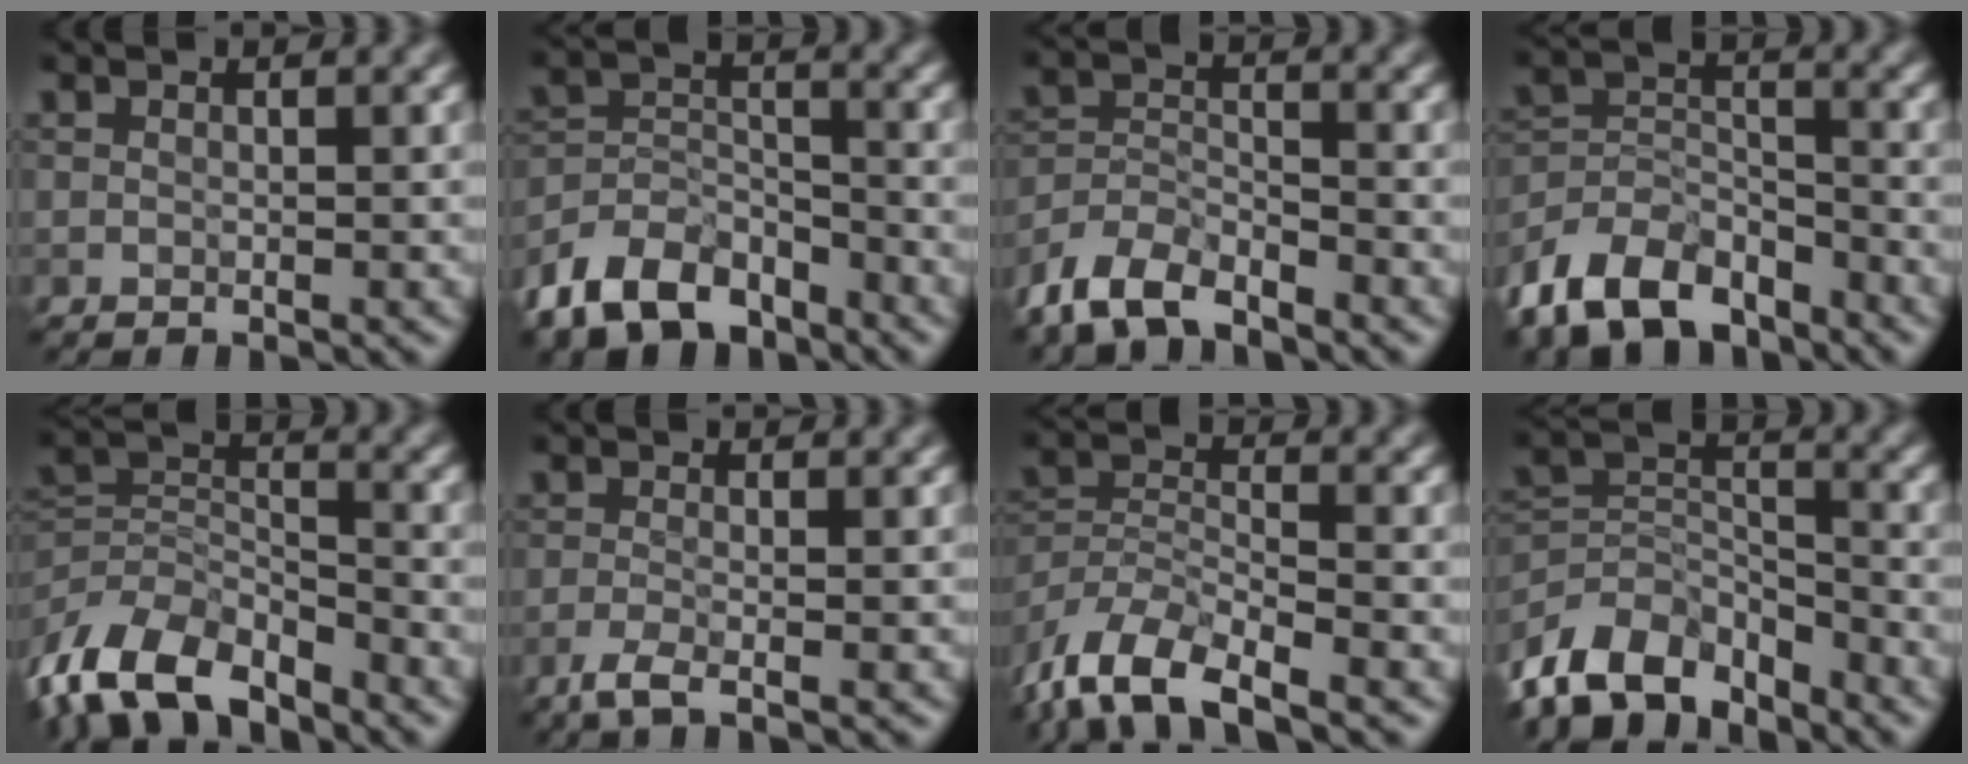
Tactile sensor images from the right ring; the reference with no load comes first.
{"total": 7.5, "force": [-5.7, 3.9, 3.1], "torque": [-0.055, -0.006, -0.118]}
{"total": 5.4, "force": [-4.5, 2.0, 2.2], "torque": [-0.040, -0.005, -0.096]}
{"total": 9.1, "force": [-6.8, 4.5, 4.0], "torque": [-0.077, -0.004, -0.139]}
{"total": 8.7, "force": [-6.0, 4.1, 4.8], "torque": [-0.095, -0.010, -0.124]}
{"total": 2.2, "force": [-1.3, 0.6, 1.7], "torque": [-0.031, -0.005, -0.037]}
{"total": 8.6, "force": [-6.3, 3.2, 4.8], "torque": [-0.092, -0.005, -0.124]}
{"total": 9.2, "force": [-6.9, 4.4, 4.1], "torque": [-0.077, -0.003, -0.141]}